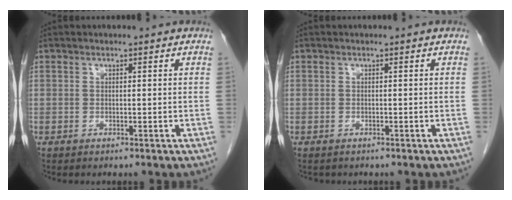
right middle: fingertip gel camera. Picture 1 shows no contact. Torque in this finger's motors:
{"motor_torque": [0.00, 0.01, 0.00, 0.00]}